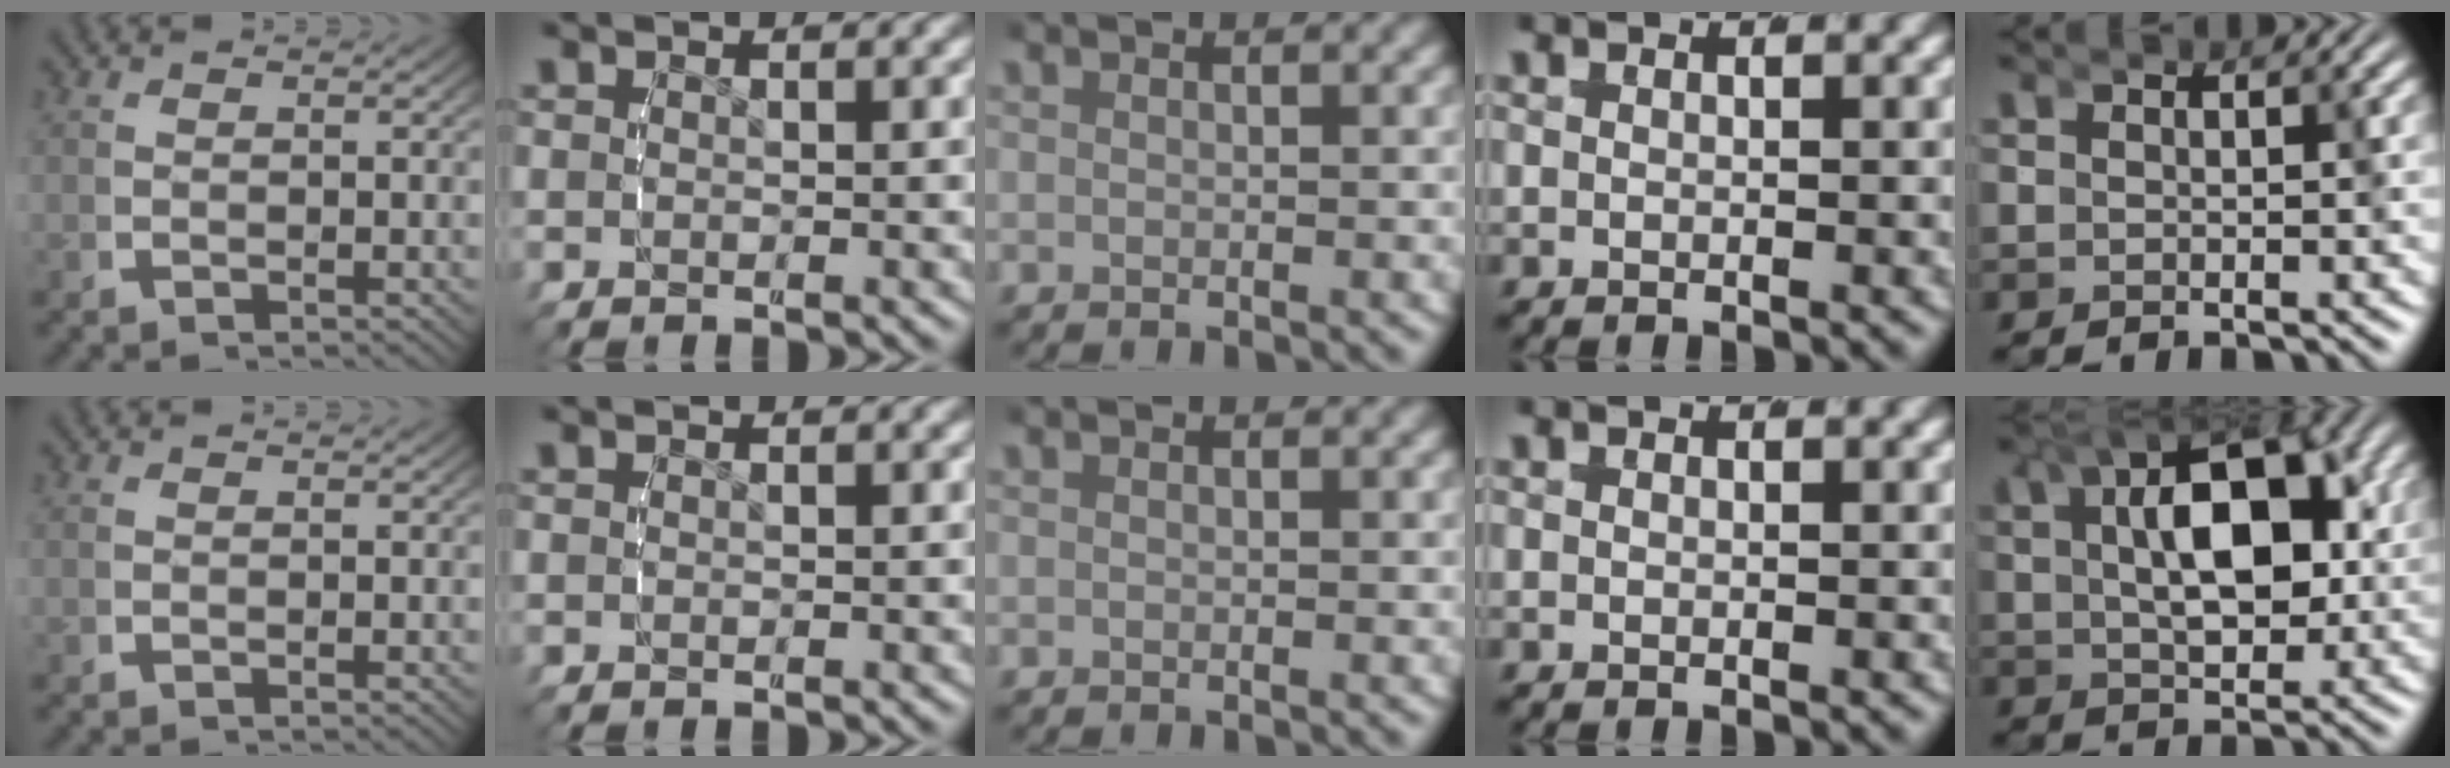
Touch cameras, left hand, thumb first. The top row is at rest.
{"little": {"total": 7.3, "force": [1.4, 3.5, 6.2], "torque": [-0.095, -0.006, 0.021]}}